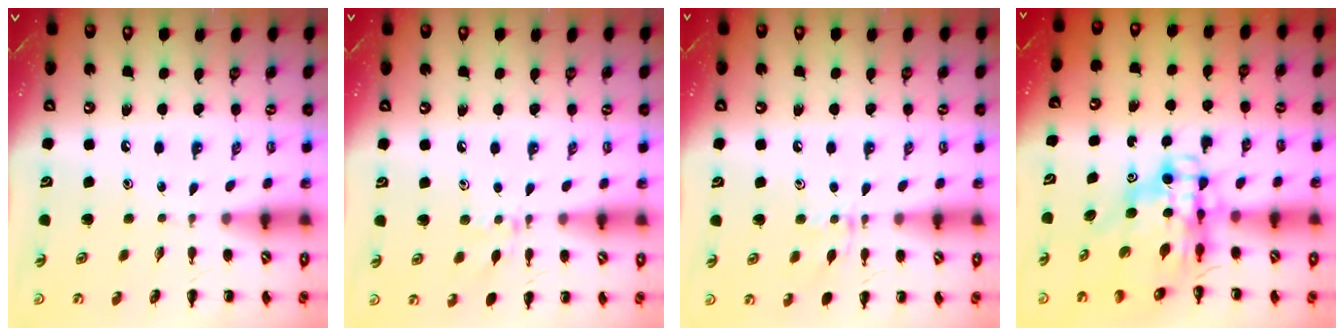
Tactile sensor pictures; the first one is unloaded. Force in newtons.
{"total": 7.2, "press": 7.1, "slide": 1.5}
{"total": 8.0, "press": 7.9, "slide": 1.4}
{"total": 10.8, "press": 10.3, "slide": 3.0}